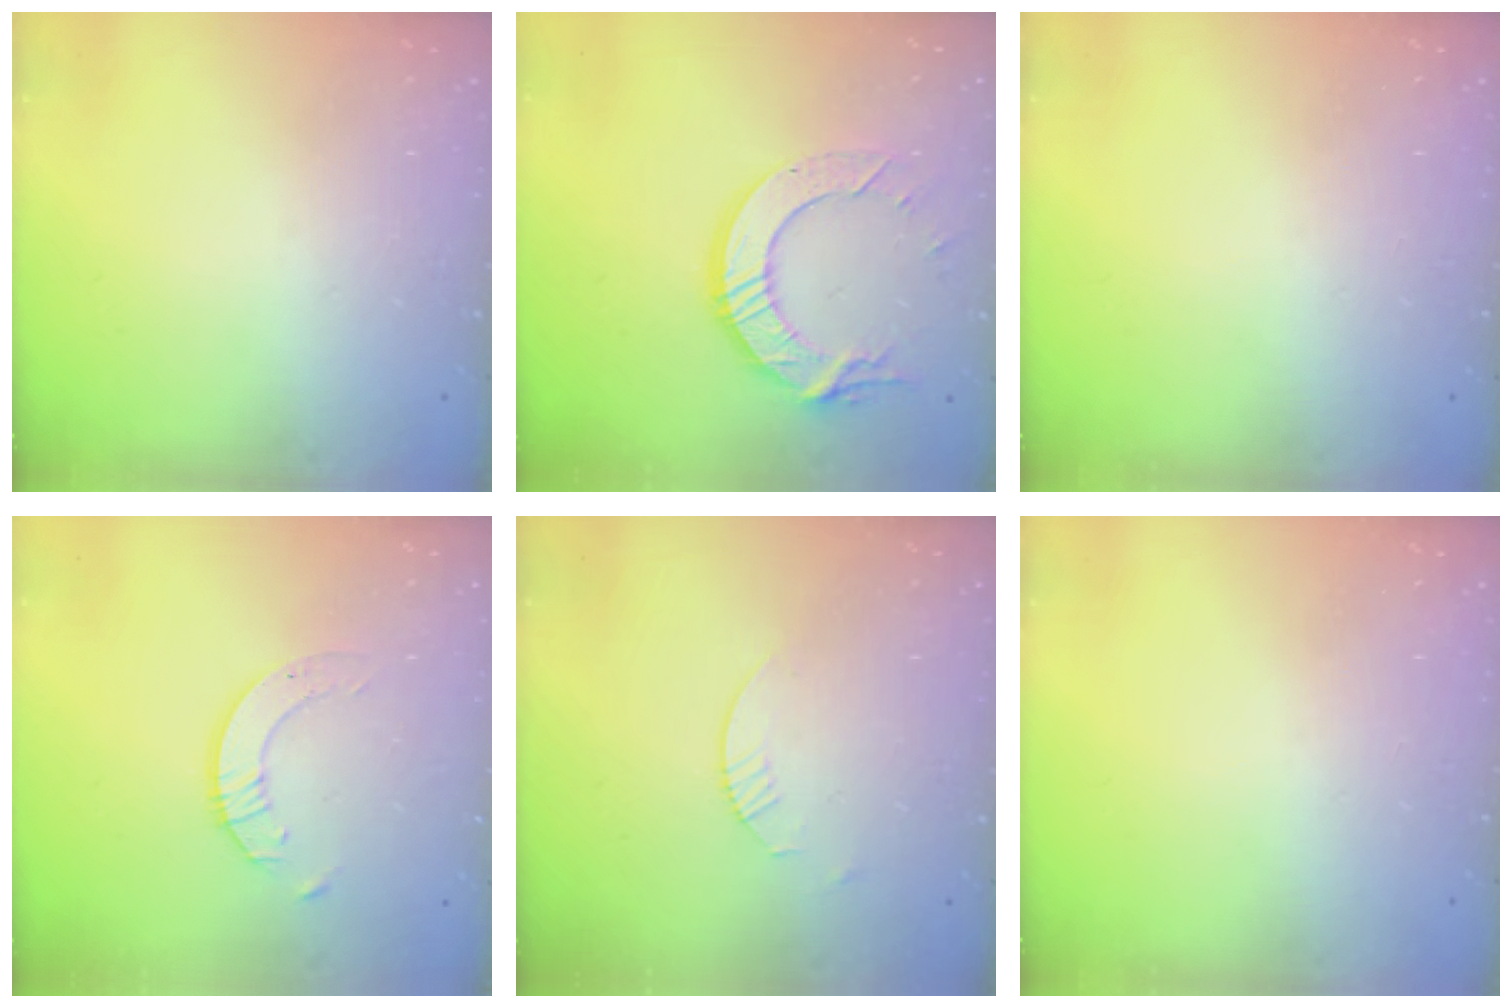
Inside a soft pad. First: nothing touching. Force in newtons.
{"total": 12.7, "press": 12.6, "slide": 1.2}
{"total": 0.0}
{"total": 2.3, "press": 2.3, "slide": 0.2}
{"total": 1.8, "press": 1.8, "slide": 0.2}
{"total": 0.0}